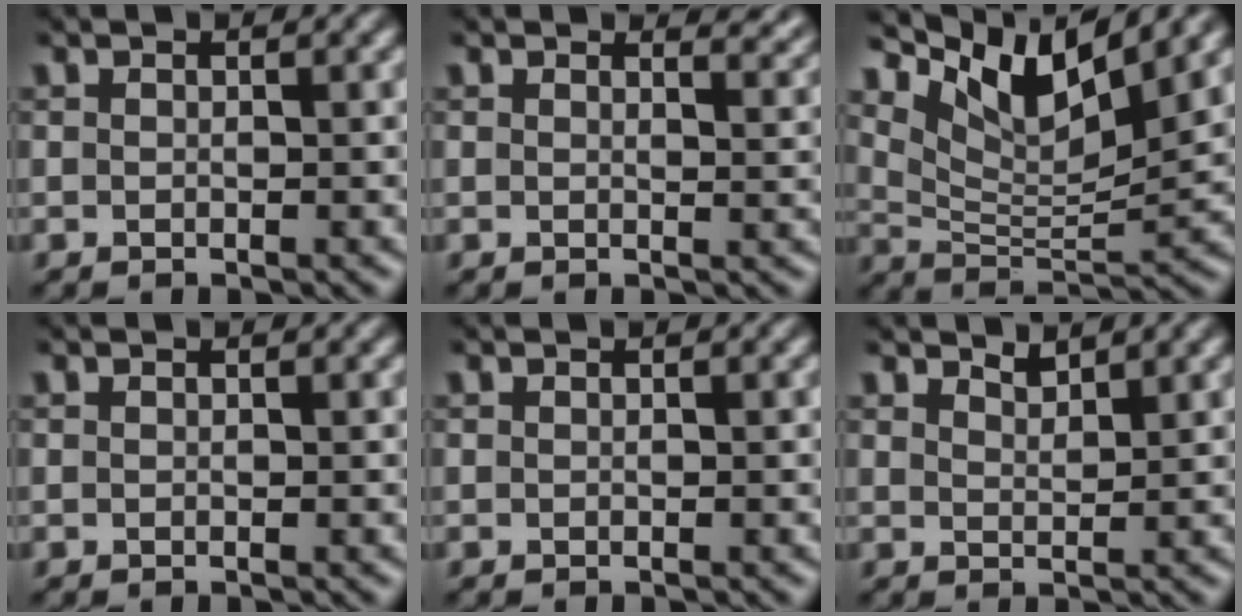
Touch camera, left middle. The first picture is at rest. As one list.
[{"total": 2.4, "force": [2.2, 0.6, 0.8], "torque": [-0.009, -0.006, 0.026]}, {"total": 8.6, "force": [5.7, 2.6, 6.0], "torque": [-0.109, 0.000, 0.107]}, {"total": 0.0}, {"total": 0.0}, {"total": 1.5, "force": [1.4, 0.2, 0.3], "torque": [-0.008, -0.002, 0.024]}]